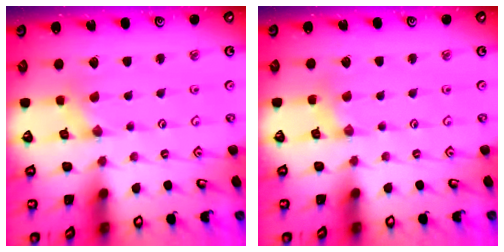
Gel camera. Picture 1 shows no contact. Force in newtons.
{"total": 2.1, "press": 2.1, "slide": 0.4}